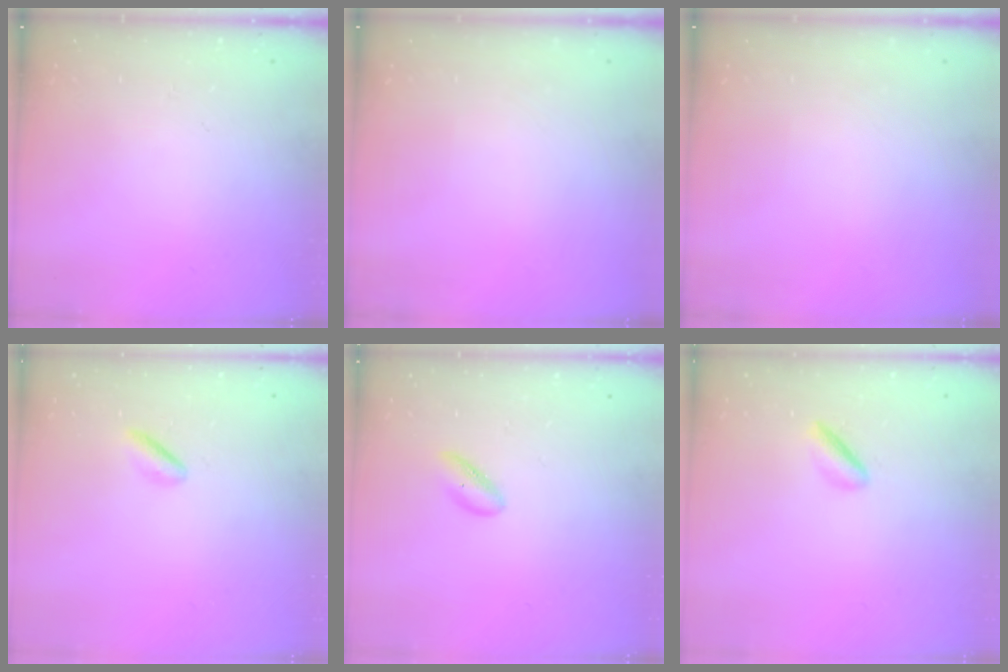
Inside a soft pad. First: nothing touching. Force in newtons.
{"total": 0.0}
{"total": 0.0}
{"total": 1.9, "press": 1.7, "slide": 0.8}
{"total": 5.0, "press": 4.8, "slide": 1.4}
{"total": 2.0, "press": 2.0, "slide": 0.3}